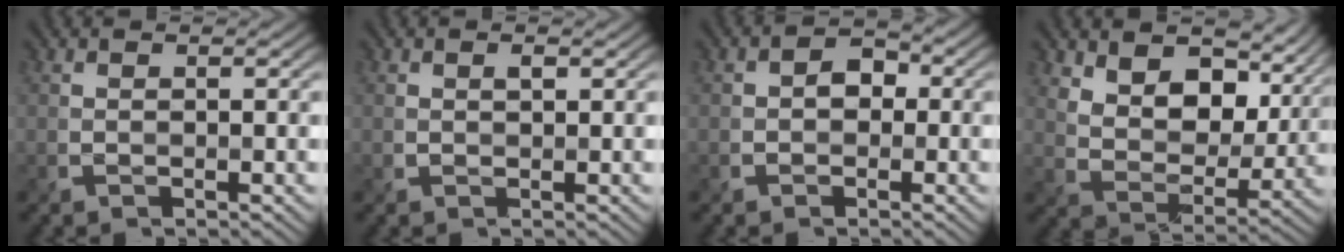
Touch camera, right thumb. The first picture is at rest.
{"total": 0.9, "force": [0.4, 0.4, 0.6], "torque": [-0.015, -0.002, 0.009]}
{"total": 2.6, "force": [-0.3, 2.3, 1.3], "torque": [-0.014, 0.003, -0.014]}
{"total": 11.4, "force": [5.8, 6.7, 7.2], "torque": [-0.146, -0.001, 0.092]}